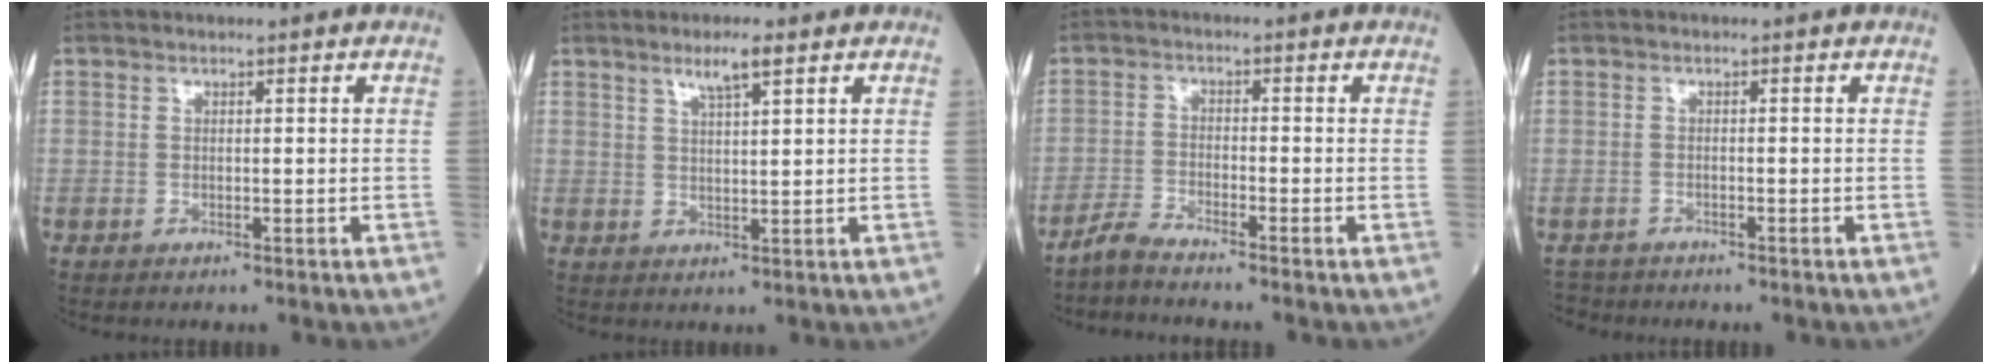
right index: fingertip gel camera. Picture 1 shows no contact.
{"total": 3.7, "force": [2.4, 0.1, 2.7], "torque": [-0.055, 0.001, 0.047]}
{"total": 3.1, "force": [-3.0, -0.6, 0.6], "torque": [-0.020, -0.015, -0.063]}
{"total": 2.3, "force": [-2.1, 0.7, -0.7], "torque": [0.010, -0.005, -0.038]}